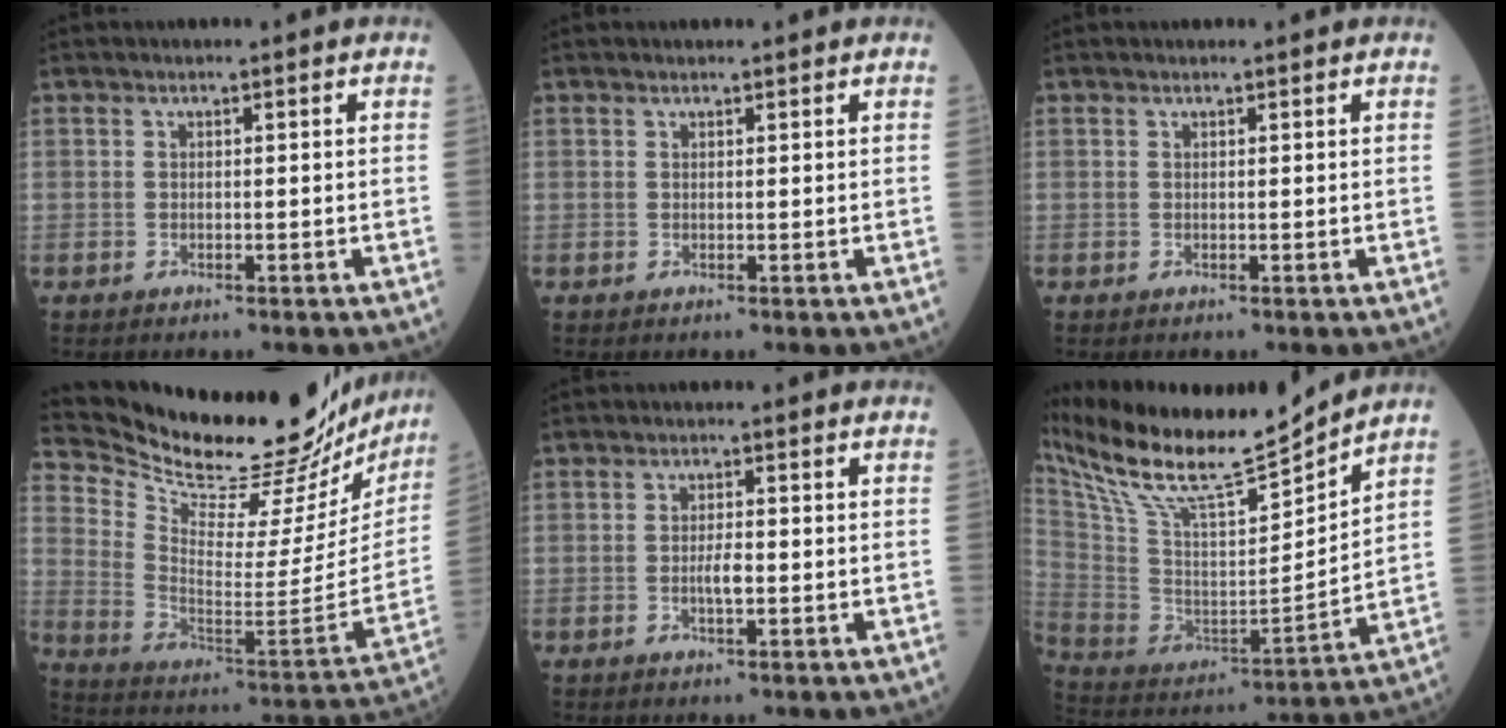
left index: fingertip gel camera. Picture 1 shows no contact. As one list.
[{"total": 1.1, "force": [1.1, 0.0, 0.2], "torque": [-0.005, 0.005, 0.015]}, {"total": 0.7, "force": [0.7, 0.0, 0.1], "torque": [-0.005, 0.003, 0.010]}, {"total": 30.1, "force": [27.5, 5.0, 11.0], "torque": [-0.190, -0.106, 0.373]}, {"total": 2.1, "force": [-0.7, 0.4, 2.0], "torque": [-0.037, -0.002, -0.013]}, {"total": 19.0, "force": [16.7, 1.1, 9.0], "torque": [-0.177, -0.013, 0.301]}]